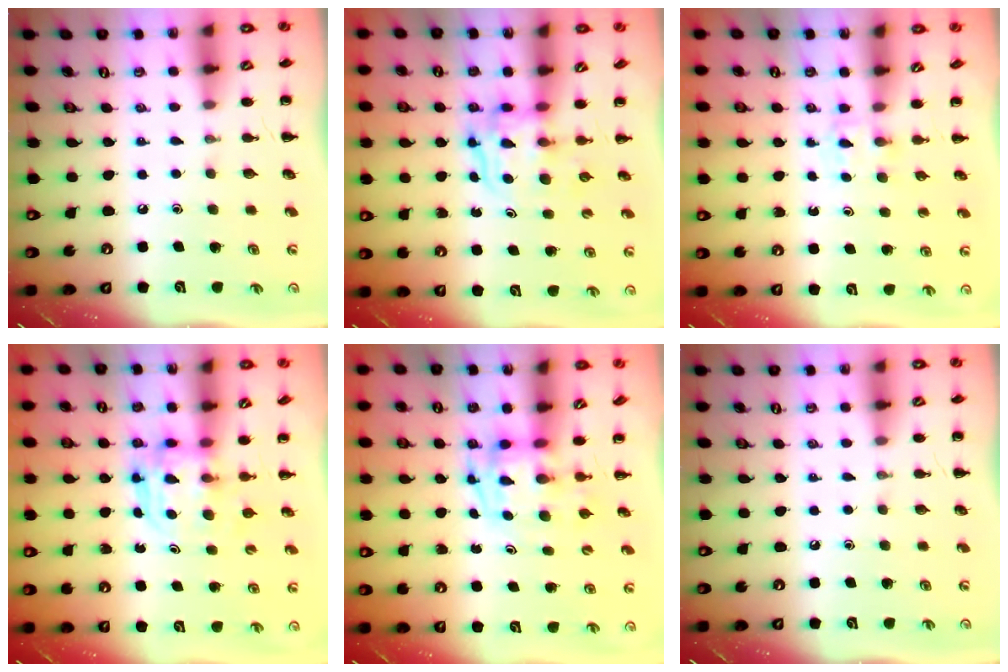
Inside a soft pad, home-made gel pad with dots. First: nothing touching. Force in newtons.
{"total": 3.4, "press": 3.4, "slide": 0.2}
{"total": 2.3, "press": 2.1, "slide": 1.0}
{"total": 3.6, "press": 3.6, "slide": 0.2}
{"total": 4.0, "press": 3.9, "slide": 0.7}
{"total": 0.0}